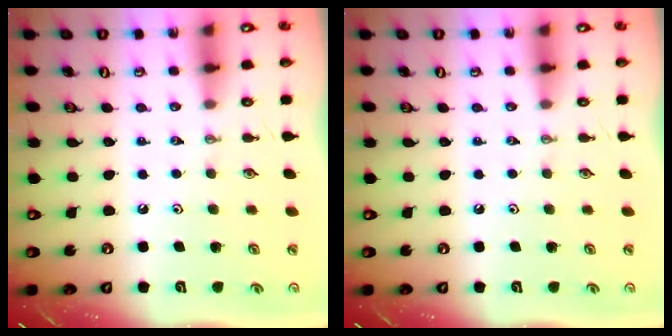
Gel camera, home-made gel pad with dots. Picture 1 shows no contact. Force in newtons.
{"total": 0.0}